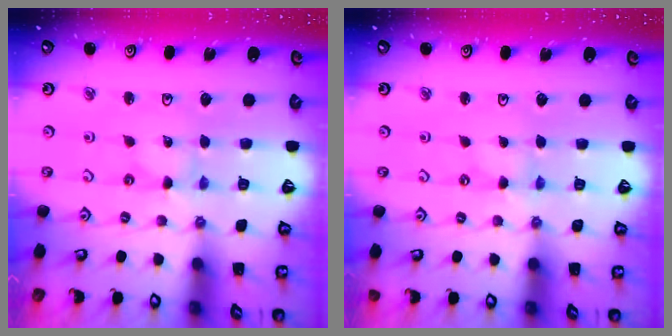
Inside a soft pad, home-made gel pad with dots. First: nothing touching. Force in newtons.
{"total": 0.0}